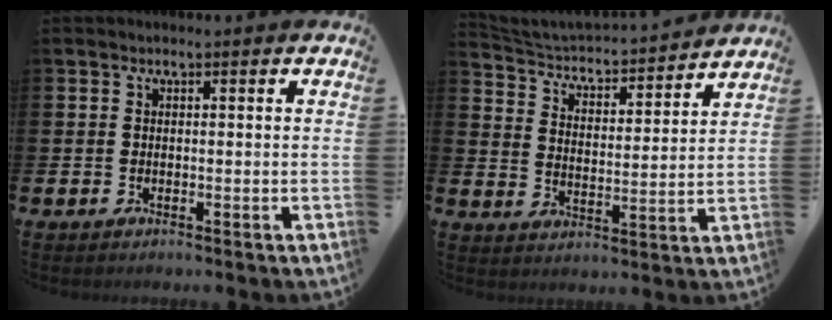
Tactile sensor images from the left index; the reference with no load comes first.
{"total": 3.8, "force": [3.7, 1.0, 0.5], "torque": [-0.039, -0.040, 0.054]}